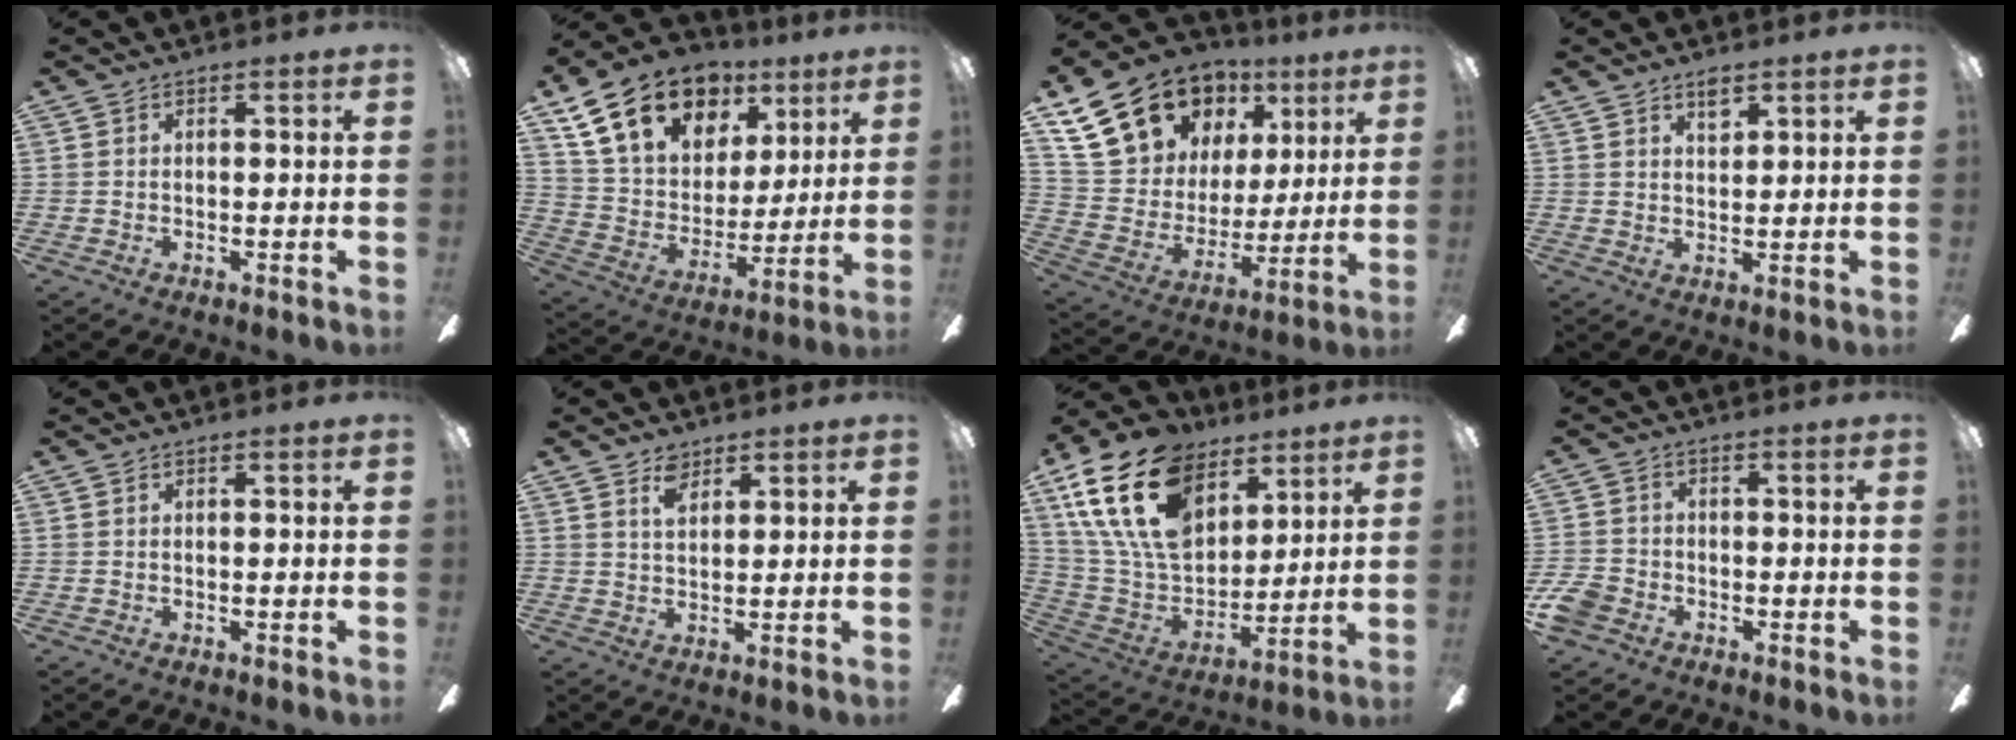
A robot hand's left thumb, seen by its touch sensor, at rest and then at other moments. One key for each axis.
{"total": 21.1, "fx": 12.8, "fy": 13.3, "fz": 10.1, "tx": -0.182, "ty": -0.060, "tz": 0.241}
{"total": 21.9, "fx": 13.8, "fy": 14.5, "fz": 9.0, "tx": -0.173, "ty": -0.067, "tz": 0.274}
{"total": 3.5, "fx": 2.6, "fy": 1.6, "fz": 1.7, "tx": -0.013, "ty": -0.011, "tz": 0.042}
{"total": 0.0}
{"total": 5.0, "fx": 3.2, "fy": 2.7, "fz": 2.7, "tx": -0.055, "ty": 0.000, "tz": 0.059}
{"total": 23.5, "fx": 12.4, "fy": 14.6, "fz": 13.6, "tx": -0.281, "ty": -0.053, "tz": 0.224}
{"total": 5.6, "fx": -3.1, "fy": 4.1, "fz": 2.2, "tx": -0.057, "ty": 0.015, "tz": -0.060}